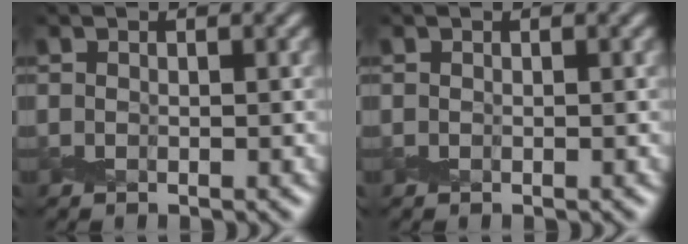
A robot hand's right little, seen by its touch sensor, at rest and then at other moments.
{"total": 0.0}